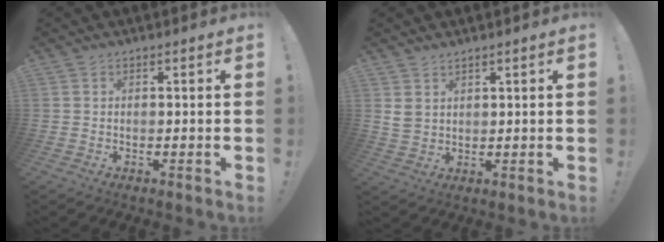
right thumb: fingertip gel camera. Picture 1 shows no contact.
{"total": 4.2, "force": [2.7, 2.8, 1.8], "torque": [-0.023, -0.011, 0.053]}